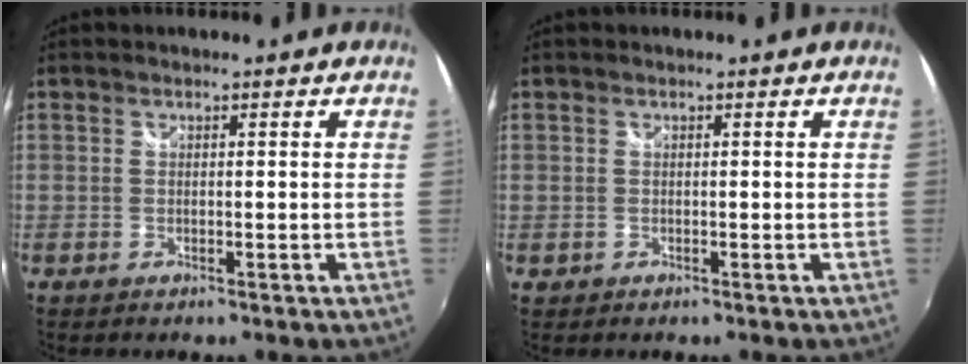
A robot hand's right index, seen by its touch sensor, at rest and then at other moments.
{"total": 0.9, "force": [-0.3, 0.8, 0.1], "torque": [-0.002, -0.001, -0.005]}